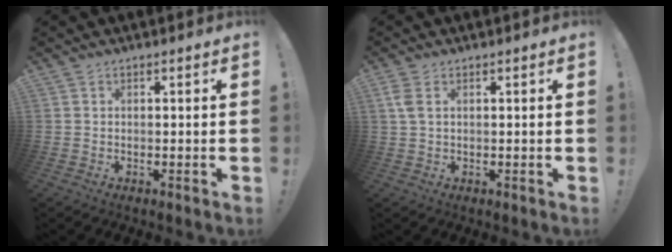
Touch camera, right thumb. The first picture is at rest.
{"total": 3.5, "force": [1.2, 1.4, 2.9], "torque": [-0.068, 0.002, 0.022]}